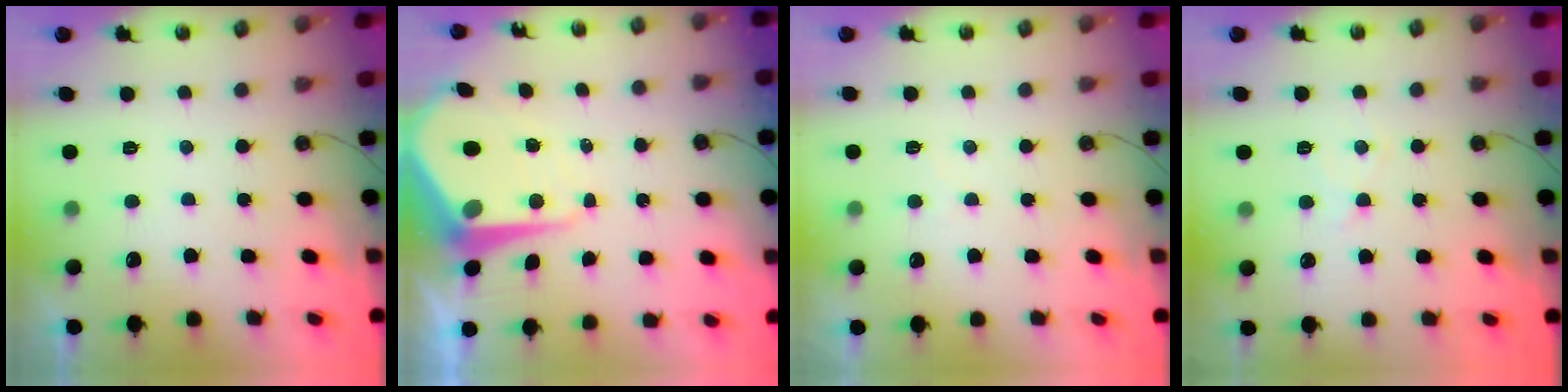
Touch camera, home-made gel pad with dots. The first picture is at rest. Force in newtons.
{"total": 10.6, "press": 10.6, "slide": 1.0}
{"total": 2.7, "press": 2.7, "slide": 0.3}
{"total": 7.5, "press": 7.5, "slide": 0.9}